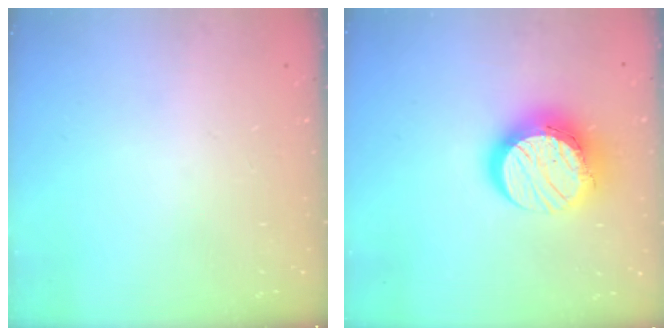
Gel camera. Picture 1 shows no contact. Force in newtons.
{"total": 15.1, "press": 15.0, "slide": 1.7}